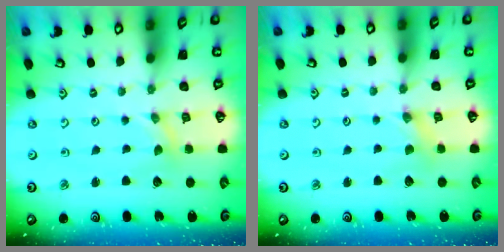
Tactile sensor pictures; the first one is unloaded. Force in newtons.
{"total": 0.0}